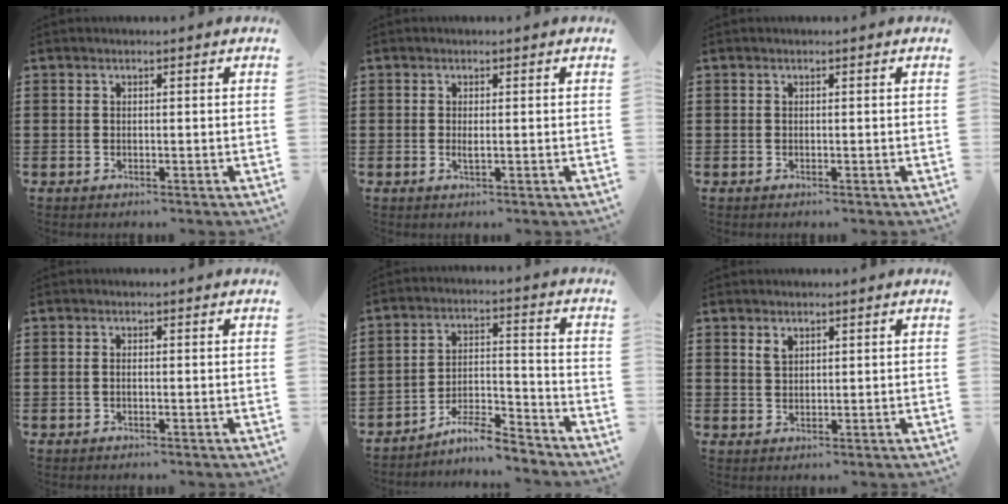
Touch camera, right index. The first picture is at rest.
{"total": 1.1, "force": [0.0, 0.2, 1.1], "torque": [-0.019, -0.002, 0.001]}
{"total": 0.0}
{"total": 0.5, "force": [-0.1, 0.2, 0.5], "torque": [-0.012, -0.001, -0.001]}
{"total": 6.6, "force": [-6.1, 0.7, 2.5], "torque": [-0.046, 0.006, -0.118]}
{"total": 1.7, "force": [1.2, 1.0, 0.8], "torque": [-0.017, 0.003, 0.023]}